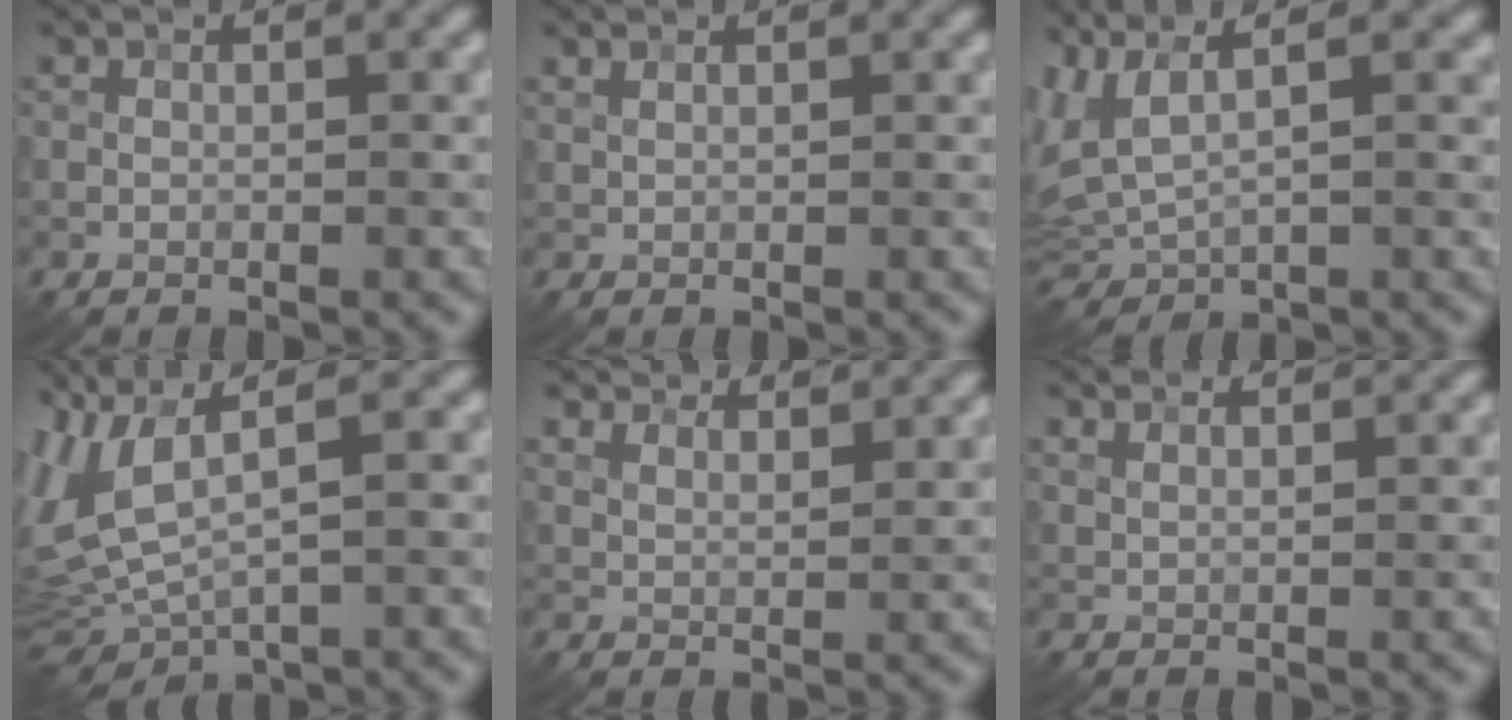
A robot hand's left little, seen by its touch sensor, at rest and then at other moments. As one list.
[{"total": 1.0, "force": [0.9, 0.2, 0.4], "torque": [-0.010, 0.000, 0.013]}, {"total": 4.7, "force": [1.9, 1.9, 3.8], "torque": [-0.103, 0.011, 0.039]}, {"total": 7.8, "force": [2.1, 2.9, 7.0], "torque": [-0.170, -0.001, 0.046]}, {"total": 8.7, "force": [7.6, 2.6, 3.4], "torque": [-0.077, 0.008, 0.120]}, {"total": 5.6, "force": [4.6, 2.0, 2.6], "torque": [-0.051, 0.027, 0.065]}]